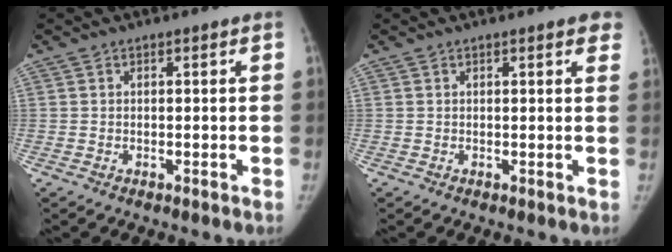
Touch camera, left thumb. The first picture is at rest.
{"total": 2.7, "force": [1.8, 0.9, 1.8], "torque": [0.001, 0.000, 0.014]}